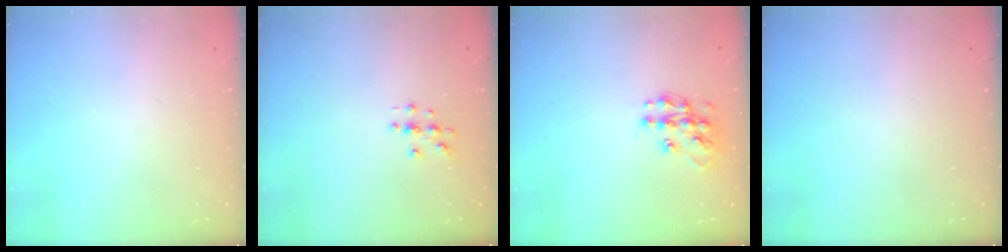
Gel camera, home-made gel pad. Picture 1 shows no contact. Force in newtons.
{"total": 3.1, "press": 3.1, "slide": 0.3}
{"total": 12.6, "press": 12.6, "slide": 0.8}
{"total": 0.0}